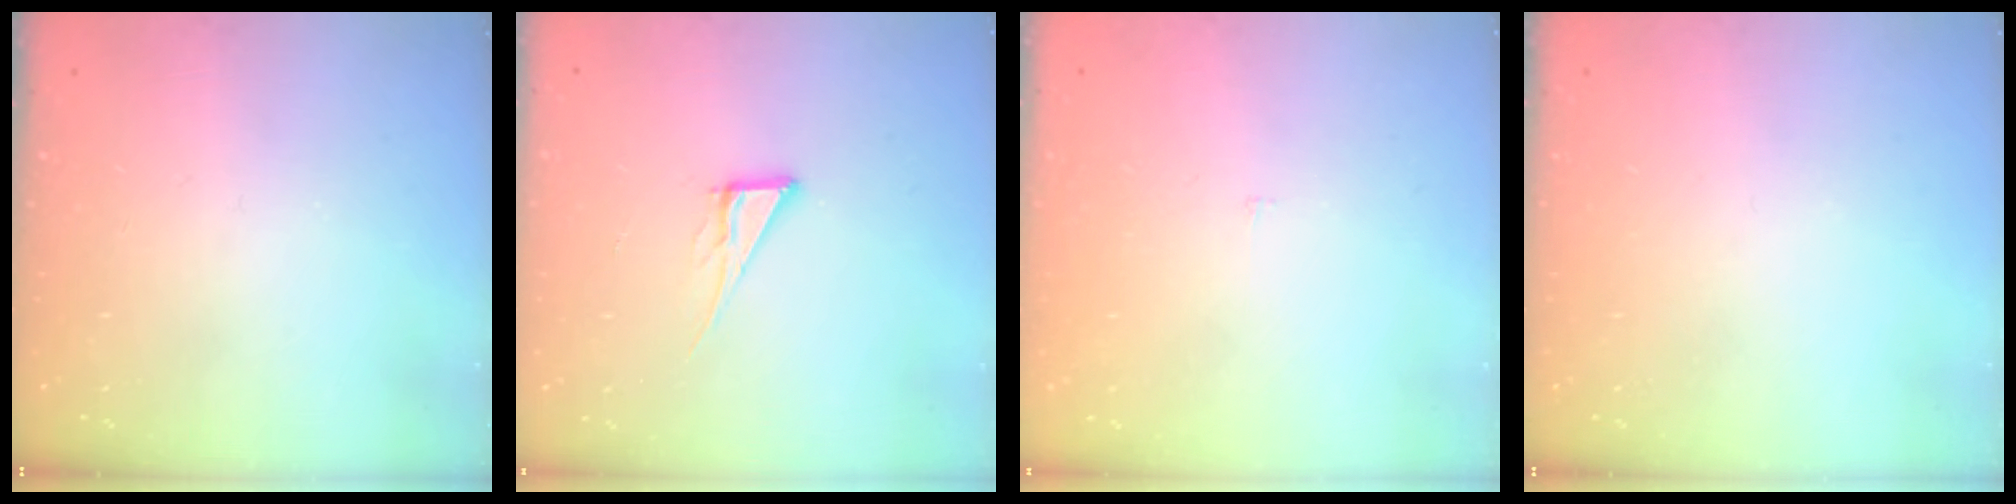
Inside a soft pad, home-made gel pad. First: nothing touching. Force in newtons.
{"total": 6.8, "press": 6.8, "slide": 0.2}
{"total": 1.8, "press": 1.8, "slide": 0.1}
{"total": 0.0}